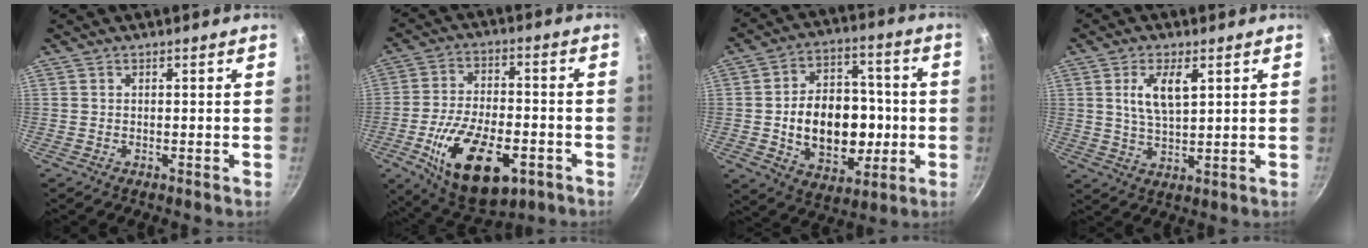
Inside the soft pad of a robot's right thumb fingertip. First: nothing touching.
{"total": 19.3, "force": [-7.4, 9.7, 15.0], "torque": [-0.241, 0.015, -0.117]}
{"total": 18.9, "force": [-2.0, 13.5, 13.2], "torque": [-0.164, 0.027, -0.022]}
{"total": 7.4, "force": [2.5, 3.2, 6.1], "torque": [-0.110, -0.011, 0.050]}